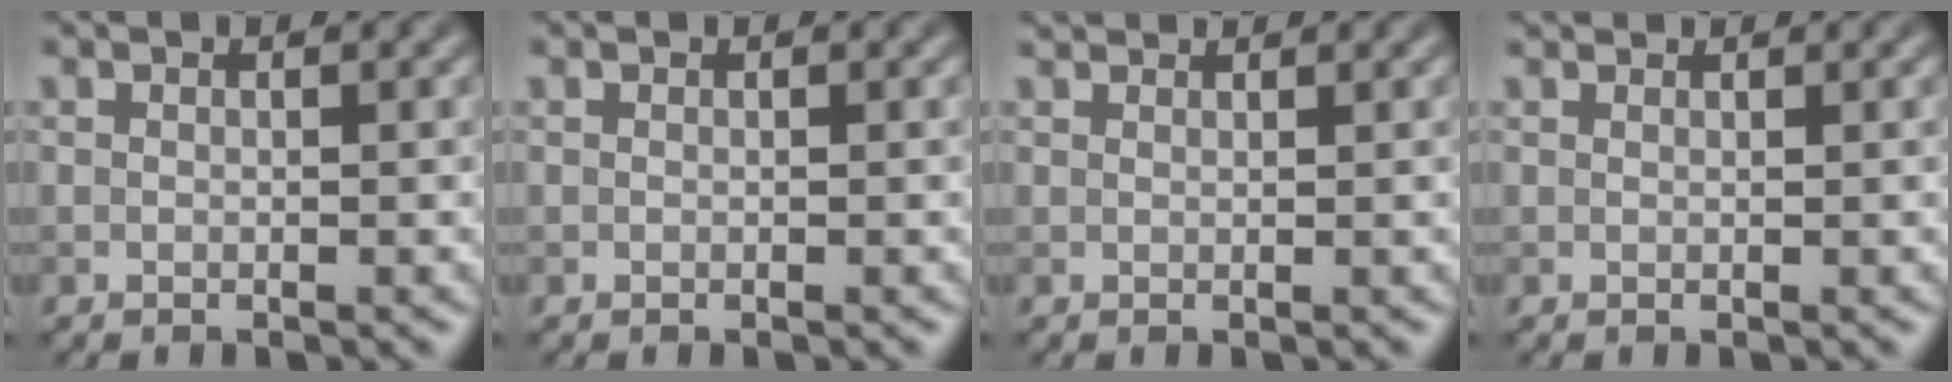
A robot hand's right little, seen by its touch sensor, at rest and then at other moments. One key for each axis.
{"total": 0.0}
{"total": 2.1, "fx": 2.0, "fy": 0.3, "fz": 0.6, "tx": -0.016, "ty": 0.002, "tz": 0.024}
{"total": 1.8, "fx": 1.7, "fy": 0.2, "fz": 0.5, "tx": -0.017, "ty": -0.002, "tz": 0.017}